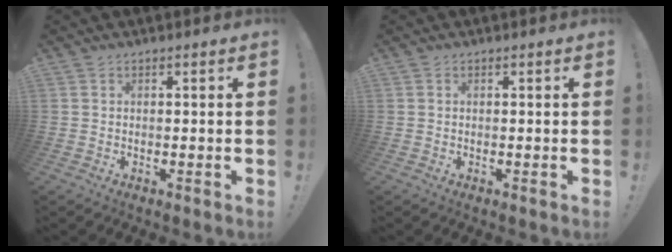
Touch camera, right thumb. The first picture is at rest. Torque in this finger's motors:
{"motor_torque": [0.16, 0.04, 0.18, -0.07, -0.03]}